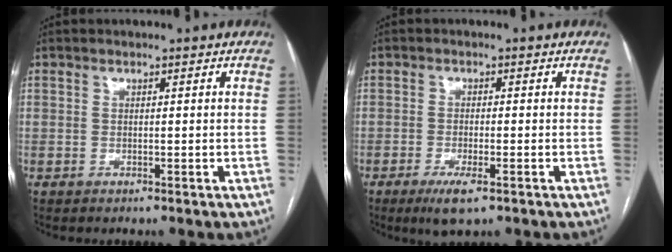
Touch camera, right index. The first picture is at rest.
{"total": 4.5, "force": [-2.5, 0.9, 3.6], "torque": [-0.068, -0.009, -0.040]}